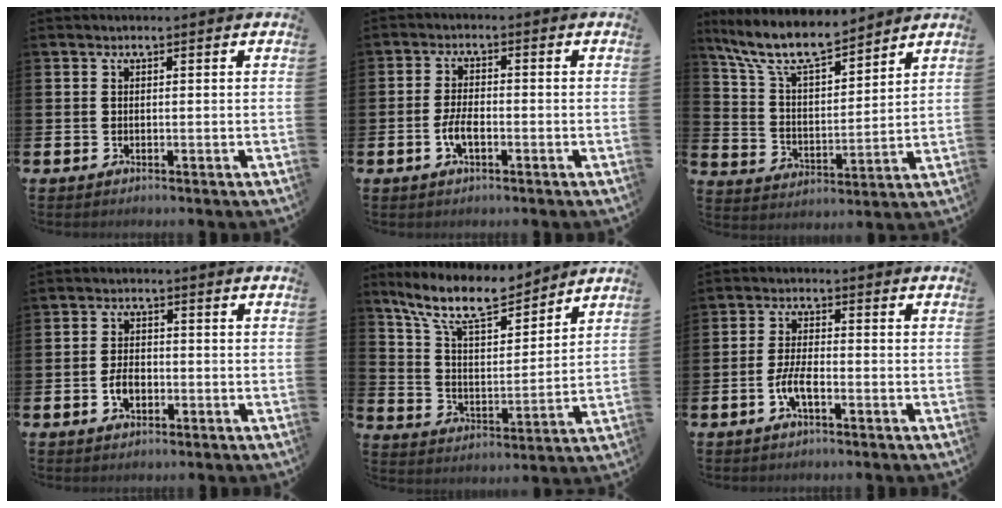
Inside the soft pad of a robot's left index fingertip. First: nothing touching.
{"total": 3.5, "force": [-1.1, 1.5, 3.0], "torque": [-0.058, 0.002, -0.022]}
{"total": 9.9, "force": [8.7, 2.2, 4.2], "torque": [-0.117, -0.045, 0.155]}
{"total": 2.8, "force": [-0.9, 1.8, 1.9], "torque": [-0.027, 0.000, -0.021]}
{"total": 10.7, "force": [9.3, 2.6, 4.5], "torque": [-0.115, -0.046, 0.167]}
{"total": 3.7, "force": [-1.6, 1.1, 3.2], "torque": [-0.072, 0.003, -0.032]}